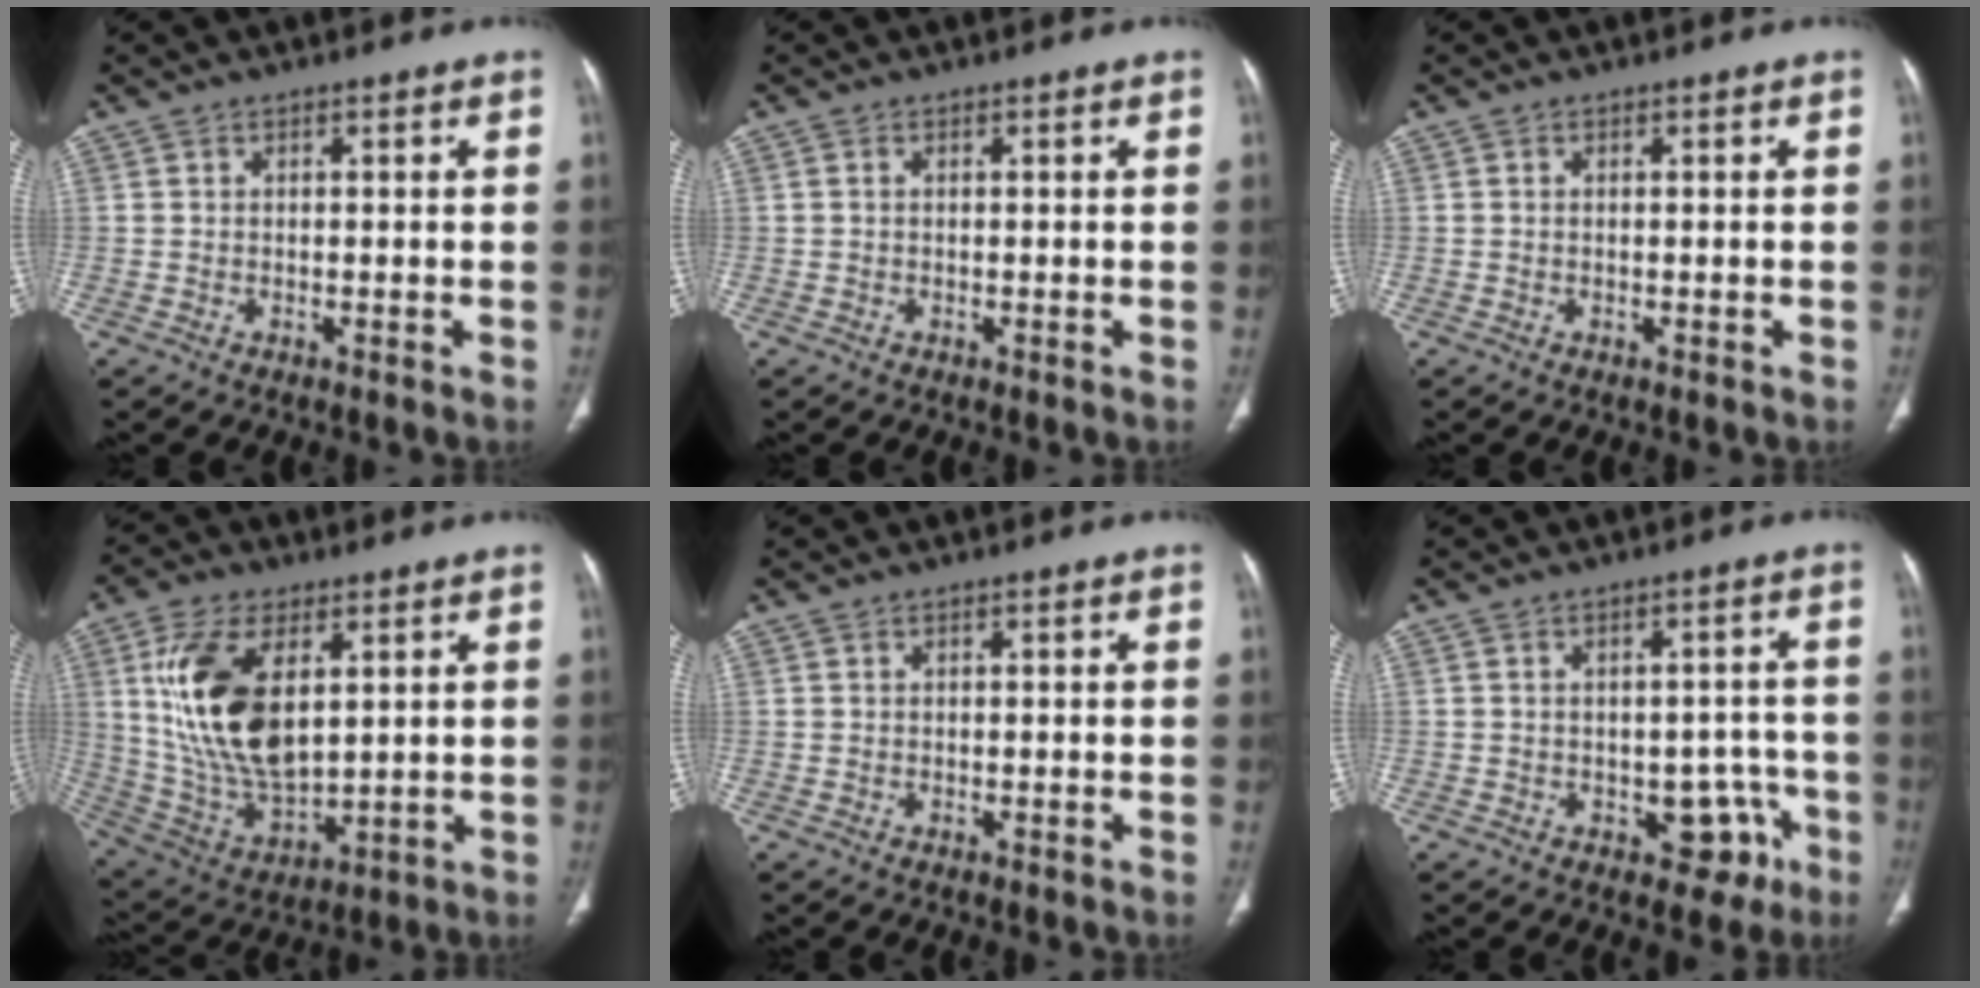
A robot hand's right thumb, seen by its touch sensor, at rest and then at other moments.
{"total": 0.0}
{"total": 0.0}
{"total": 18.7, "force": [4.9, 10.0, 15.1], "torque": [-0.281, -0.021, 0.104]}
{"total": 0.0}
{"total": 6.8, "force": [-3.1, 4.7, 3.9], "torque": [-0.010, 0.029, -0.033]}